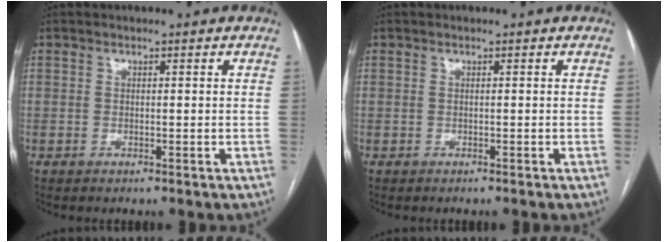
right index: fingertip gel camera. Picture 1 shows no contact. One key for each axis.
{"total": 0.6, "fx": -0.5, "fy": -0.2, "fz": 0.2, "tx": 0.000, "ty": 0.001, "tz": -0.011}